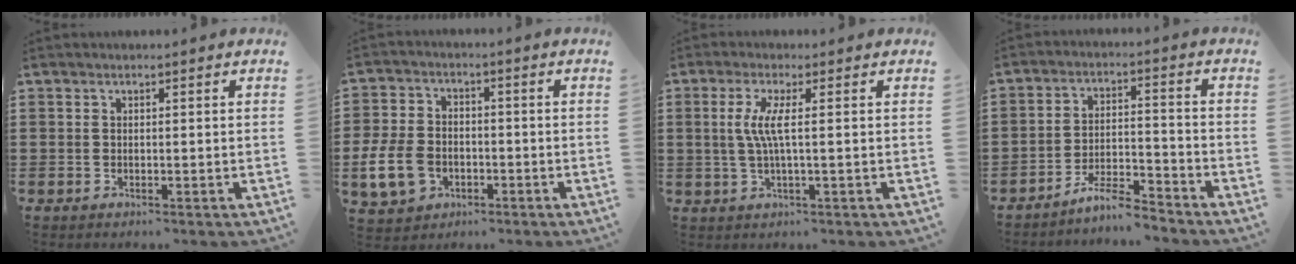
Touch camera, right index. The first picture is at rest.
{"total": 7.5, "force": [-2.1, 5.6, 4.5], "torque": [-0.131, 0.003, -0.046]}
{"total": 4.6, "force": [0.3, 0.1, 4.6], "torque": [-0.101, -0.011, -0.003]}
{"total": 5.7, "force": [-5.3, 0.5, 2.0], "torque": [-0.040, 0.004, -0.103]}